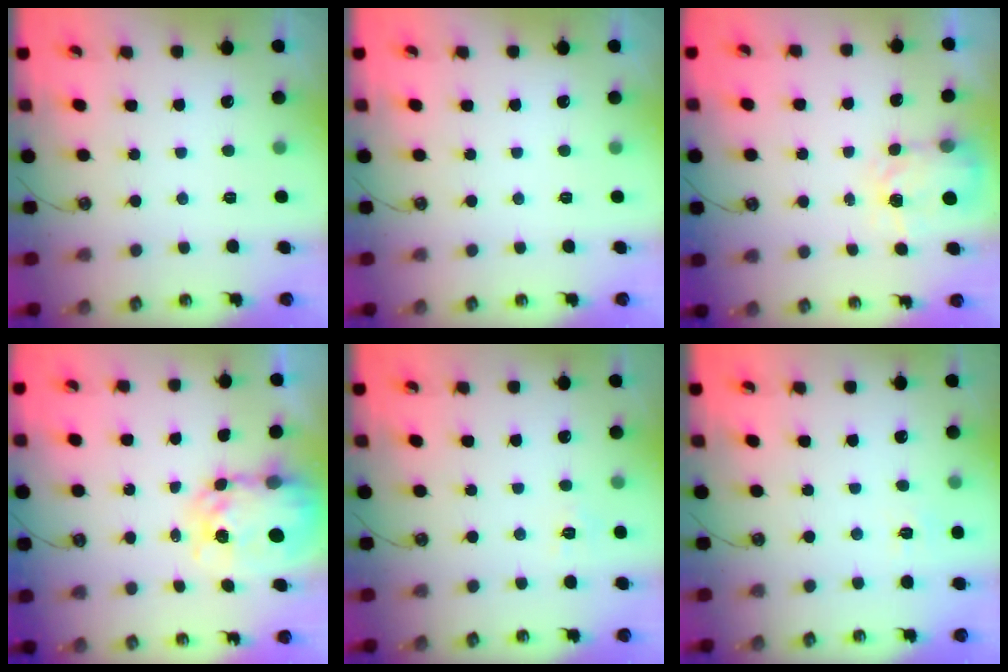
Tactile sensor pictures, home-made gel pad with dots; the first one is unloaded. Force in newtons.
{"total": 0.0}
{"total": 4.0, "press": 3.9, "slide": 0.7}
{"total": 9.2, "press": 9.1, "slide": 0.8}
{"total": 6.0, "press": 6.0, "slide": 0.7}
{"total": 5.0, "press": 5.0, "slide": 0.6}